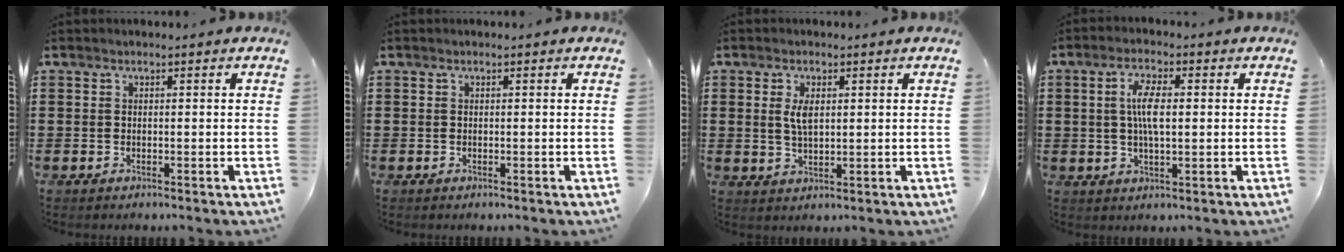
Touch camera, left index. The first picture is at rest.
{"total": 0.0}
{"total": 3.4, "force": [1.0, 1.4, 3.0], "torque": [-0.064, 0.006, 0.016]}
{"total": 5.7, "force": [0.6, 2.0, 5.3], "torque": [-0.111, 0.006, 0.006]}